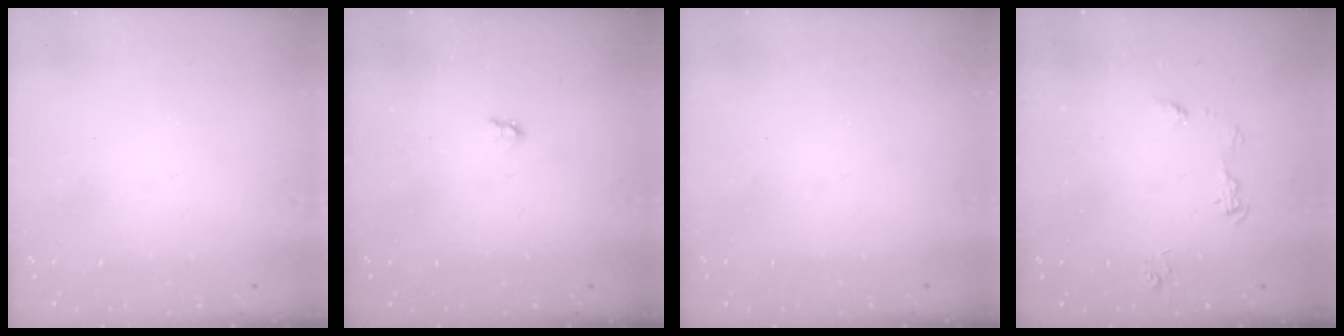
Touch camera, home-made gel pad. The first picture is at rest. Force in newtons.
{"total": 1.7, "press": 1.6, "slide": 0.3}
{"total": 0.0}
{"total": 5.7, "press": 5.7, "slide": 0.6}